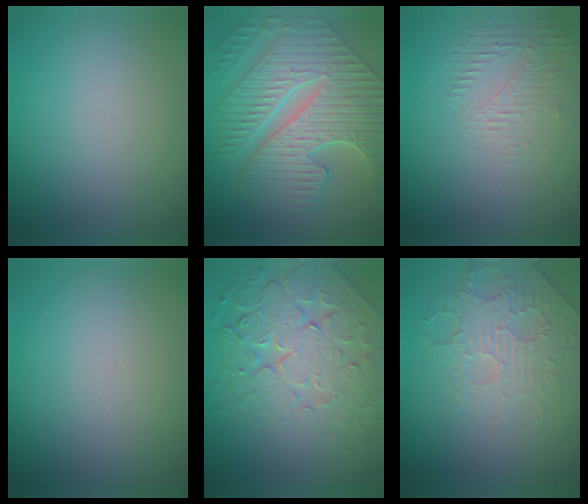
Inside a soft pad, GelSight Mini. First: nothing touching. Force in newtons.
{"total": 9.7, "press": 7.6, "slide": 6.1}
{"total": 1.7, "press": 0.6, "slide": 1.6}
{"total": 0.0}
{"total": 7.9, "press": 5.7, "slide": 5.4}
{"total": 2.5, "press": 1.9, "slide": 1.6}